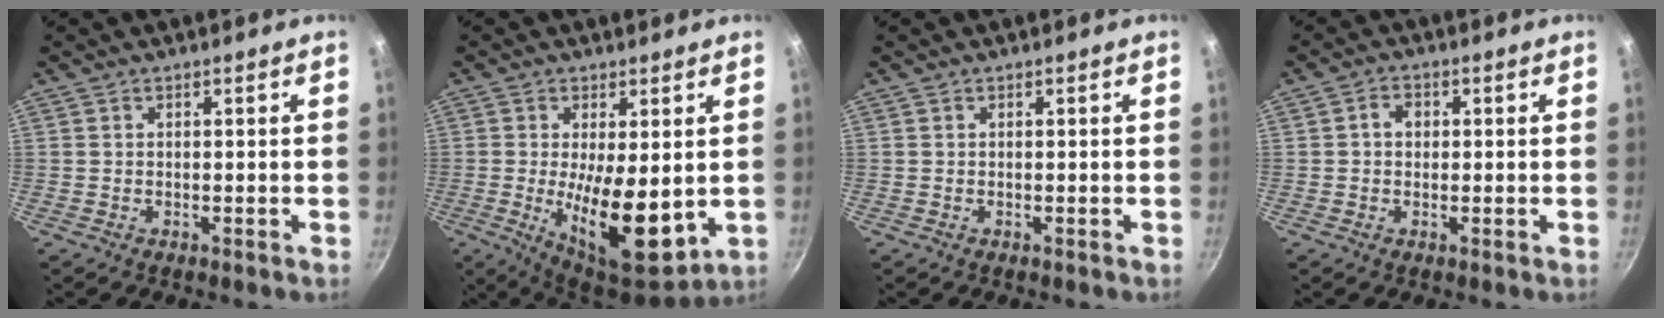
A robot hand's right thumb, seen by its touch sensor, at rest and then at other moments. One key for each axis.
{"total": 14.5, "fx": -0.9, "fy": 5.7, "fz": 13.3, "tx": -0.194, "ty": -0.022, "tz": -0.001}
{"total": 0.0}
{"total": 2.8, "fx": 0.2, "fy": 2.3, "fz": 1.6, "tx": -0.012, "ty": 0.006, "tz": 0.001}